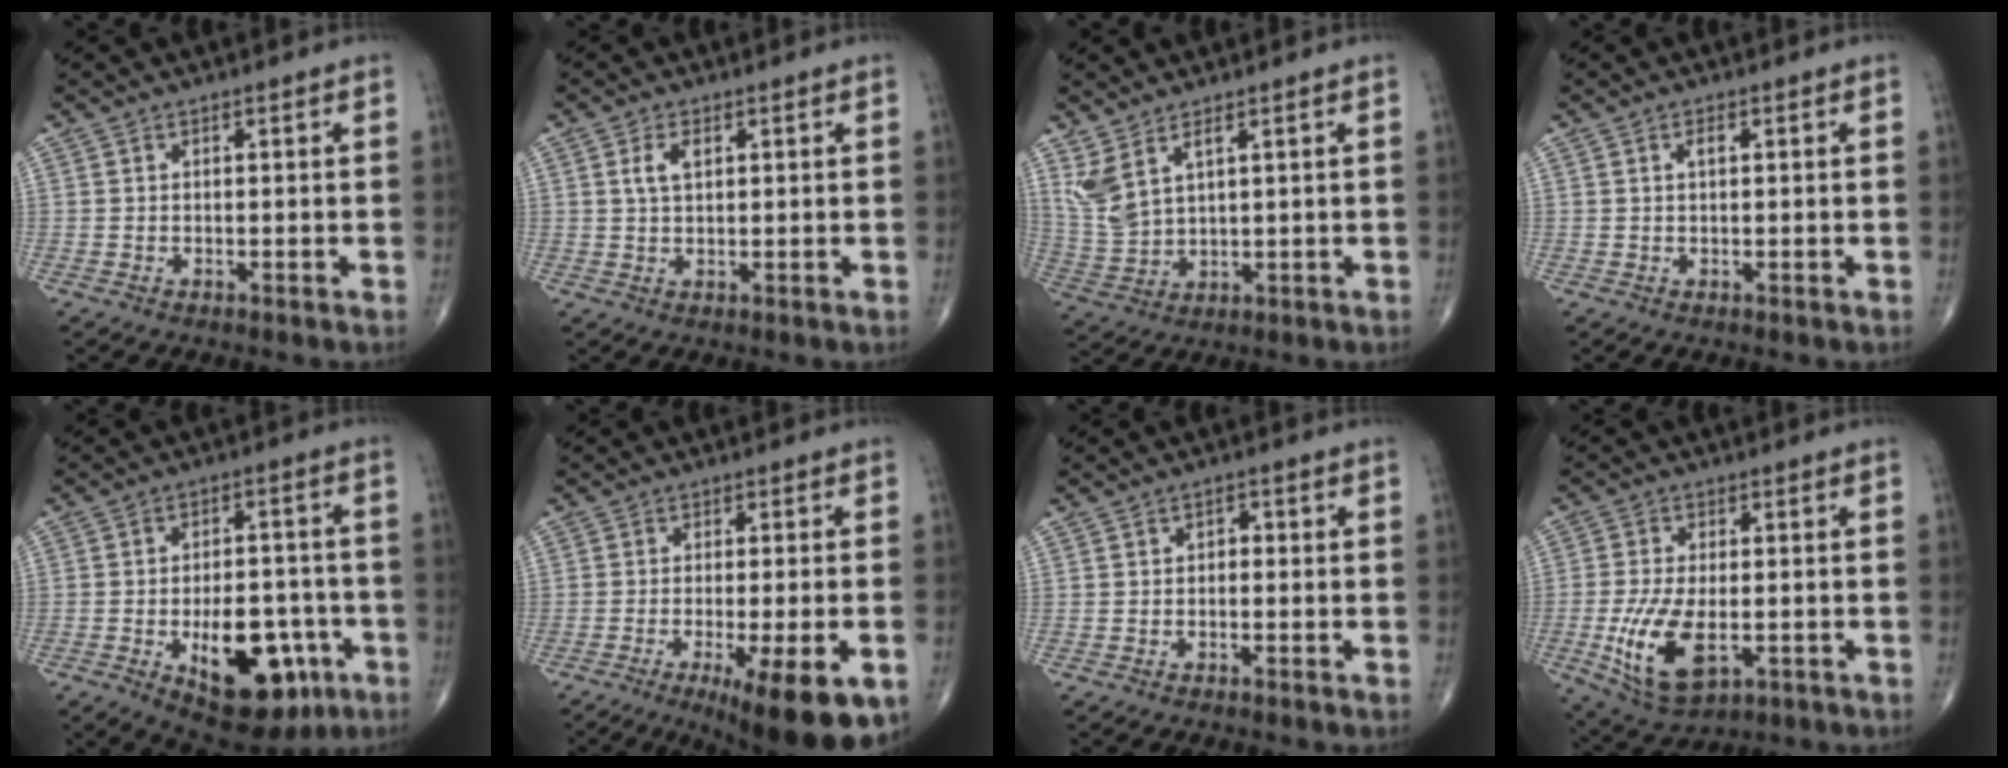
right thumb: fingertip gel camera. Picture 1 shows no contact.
{"total": 3.3, "force": [1.1, 1.8, 2.6], "torque": [-0.049, 0.003, 0.022]}
{"total": 6.8, "force": [3.8, 2.7, 5.0], "torque": [-0.111, -0.017, 0.092]}
{"total": 1.4, "force": [0.4, 0.6, 1.2], "torque": [-0.024, 0.003, 0.008]}
{"total": 17.9, "force": [-6.6, 9.3, 13.8], "torque": [-0.163, 0.028, -0.078]}
{"total": 14.8, "force": [-7.0, 3.7, 12.5], "torque": [-0.143, -0.005, -0.094]}
{"total": 1.6, "force": [-0.2, 1.2, 1.1], "torque": [-0.004, 0.006, -0.010]}
{"total": 12.5, "force": [-3.1, 6.3, 10.4], "torque": [-0.199, -0.008, -0.043]}